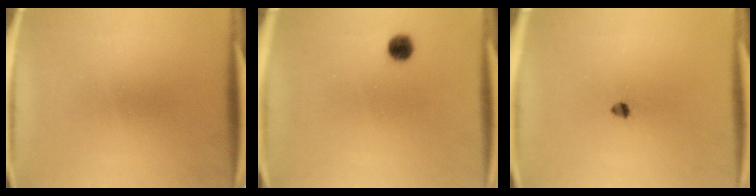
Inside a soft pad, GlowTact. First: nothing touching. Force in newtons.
{"total": 3.5}
{"total": 1.4}